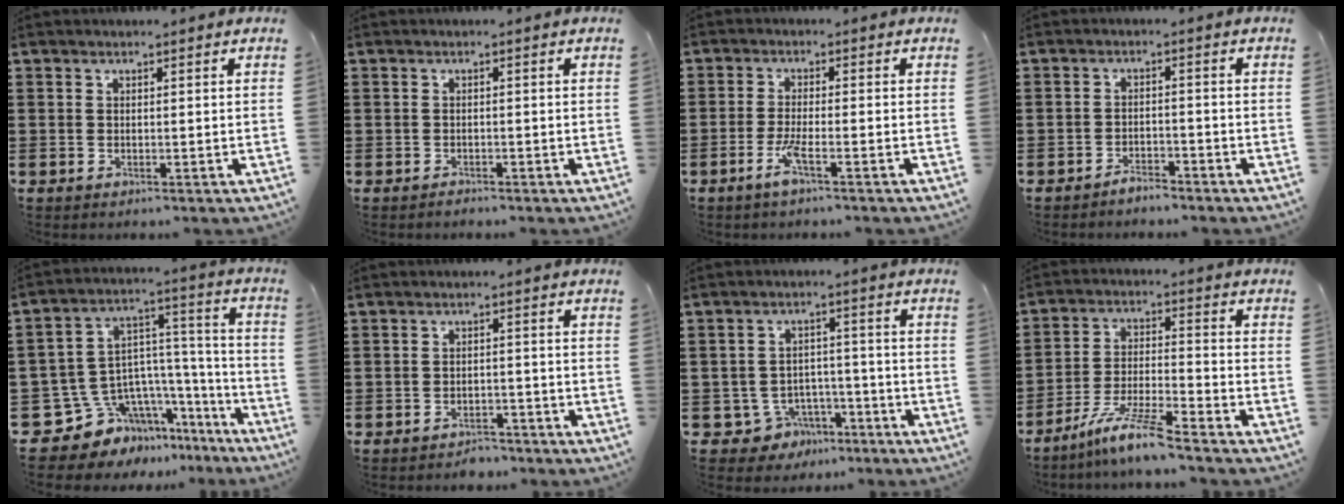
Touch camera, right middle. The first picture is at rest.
{"total": 0.7, "force": [-0.7, 0.2, 0.0], "torque": [-0.002, 0.001, -0.016]}
{"total": 3.4, "force": [-2.0, 0.1, 2.8], "torque": [-0.062, -0.005, -0.041]}
{"total": 2.4, "force": [-2.4, 0.4, 0.2], "torque": [-0.011, 0.003, -0.049]}
{"total": 8.9, "force": [-5.7, 6.6, 1.5], "torque": [-0.067, -0.015, -0.101]}
{"total": 2.3, "force": [-2.3, 0.5, -0.1], "torque": [-0.005, 0.003, -0.051]}
{"total": 4.8, "force": [-3.7, 2.9, 1.0], "torque": [-0.039, 0.010, -0.075]}
{"total": 8.2, "force": [-6.9, -0.1, 4.4], "torque": [-0.093, -0.012, -0.135]}